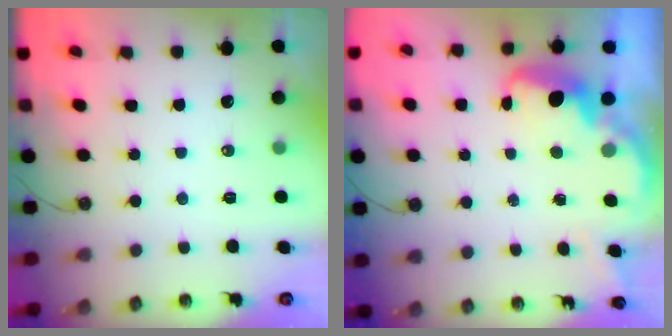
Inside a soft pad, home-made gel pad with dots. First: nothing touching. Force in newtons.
{"total": 3.0, "press": 3.0, "slide": 0.5}